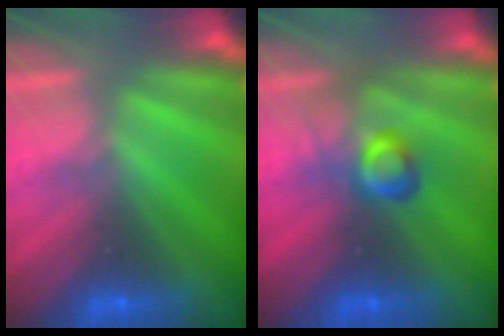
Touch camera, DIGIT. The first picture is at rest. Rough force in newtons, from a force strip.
{"total": 2.8}